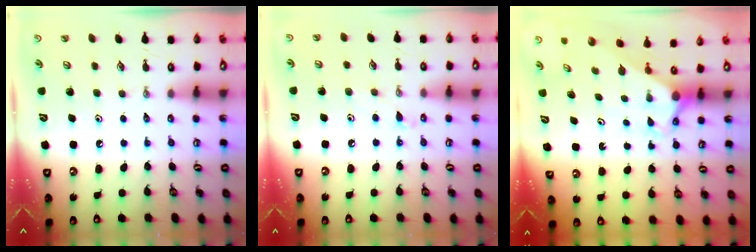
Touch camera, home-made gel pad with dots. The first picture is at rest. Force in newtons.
{"total": 6.4, "press": 6.4, "slide": 0.7}
{"total": 2.9, "press": 2.9, "slide": 0.0}